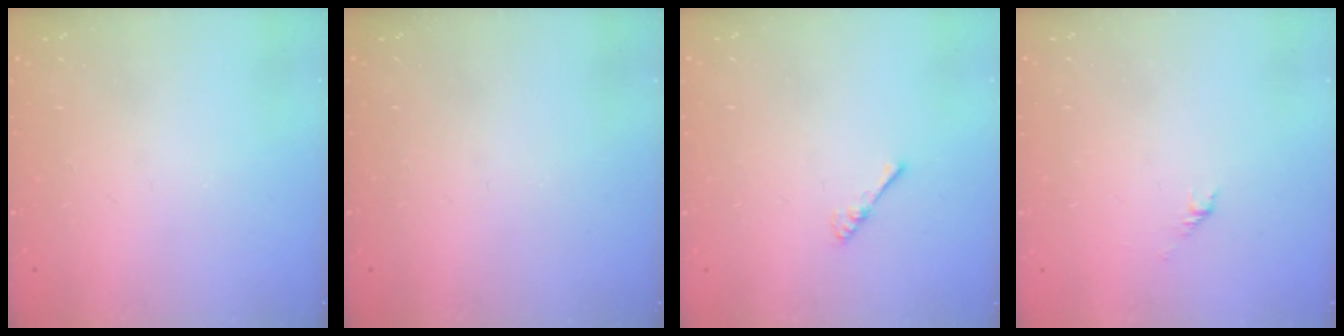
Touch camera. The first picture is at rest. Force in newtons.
{"total": 0.0}
{"total": 2.4, "press": 2.4, "slide": 0.5}
{"total": 1.5, "press": 1.4, "slide": 0.5}